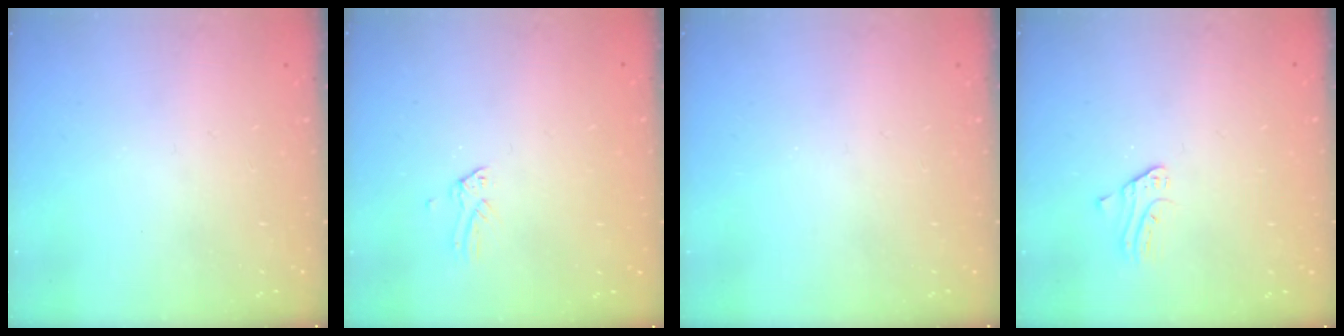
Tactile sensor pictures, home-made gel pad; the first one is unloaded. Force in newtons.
{"total": 0.0}
{"total": 0.0}
{"total": 2.0, "press": 2.0, "slide": 0.2}